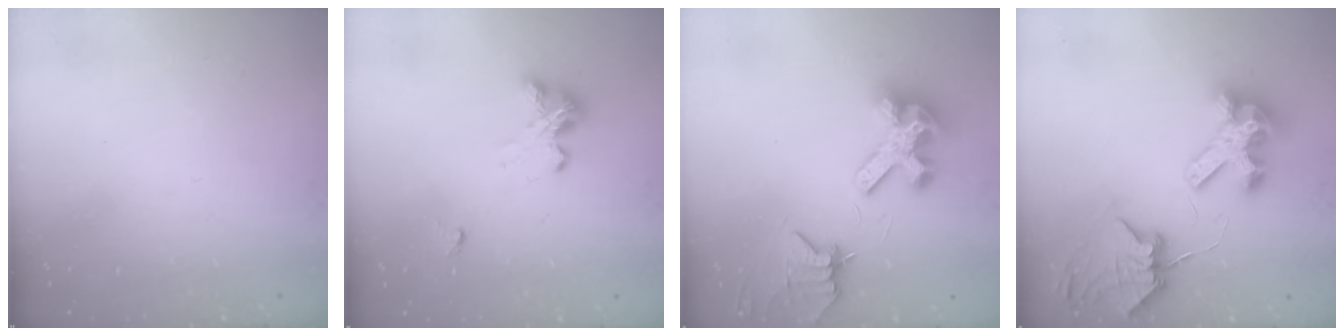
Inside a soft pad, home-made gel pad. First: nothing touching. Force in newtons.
{"total": 5.8, "press": 5.7, "slide": 0.6}
{"total": 9.1, "press": 9.0, "slide": 1.3}
{"total": 8.3, "press": 8.3, "slide": 1.0}